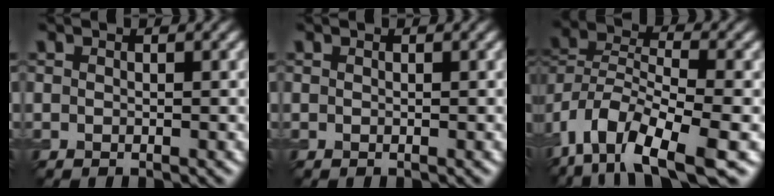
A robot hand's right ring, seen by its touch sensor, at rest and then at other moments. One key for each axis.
{"total": 0.0}
{"total": 10.6, "fx": -6.6, "fy": 3.9, "fz": 7.3, "tx": -0.133, "ty": -0.001, "tz": -0.119}